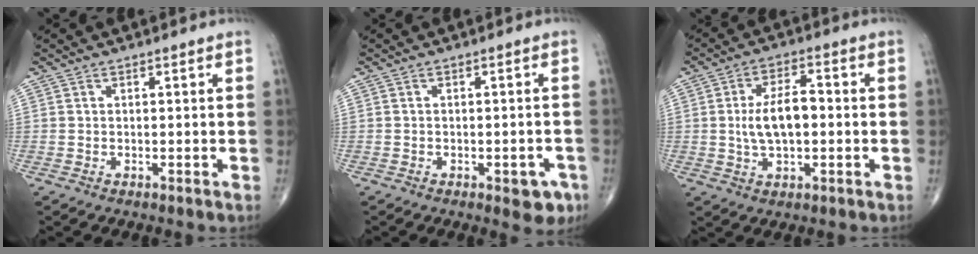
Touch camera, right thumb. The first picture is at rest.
{"total": 4.7, "force": [-2.3, 2.2, 3.4], "torque": [-0.020, 0.007, -0.023]}
{"total": 8.7, "force": [-0.2, 4.3, 7.6], "torque": [-0.135, 0.012, -0.005]}